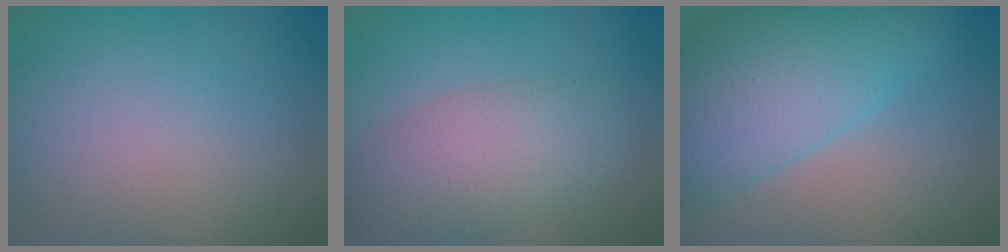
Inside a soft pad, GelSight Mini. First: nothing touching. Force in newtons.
{"total": 5.8, "press": 5.8, "slide": 0.2}
{"total": 10.1, "press": 10.1, "slide": 0.3}